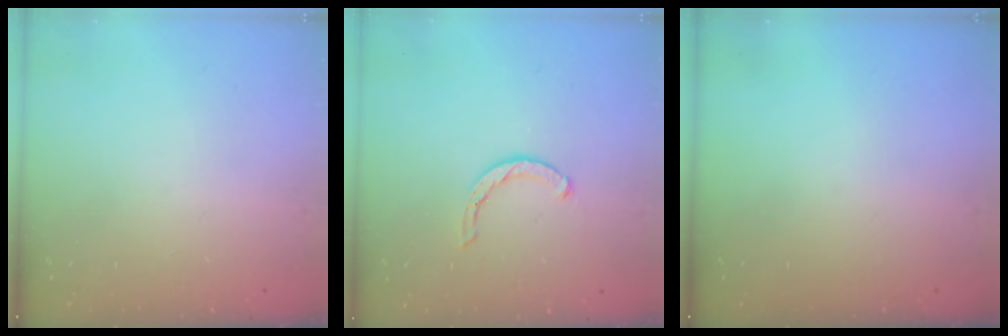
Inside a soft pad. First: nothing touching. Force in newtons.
{"total": 3.5, "press": 3.5, "slide": 0.3}
{"total": 0.0}